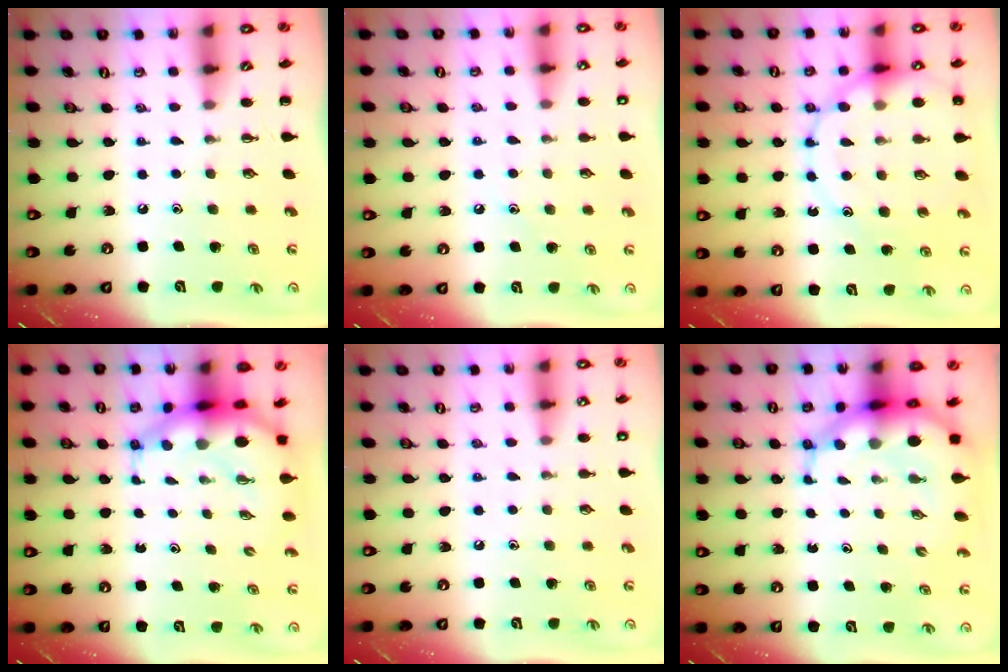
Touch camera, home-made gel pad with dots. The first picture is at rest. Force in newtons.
{"total": 6.1, "press": 5.9, "slide": 1.7}
{"total": 17.0, "press": 16.8, "slide": 2.8}
{"total": 7.2, "press": 7.0, "slide": 1.9}
{"total": 5.5, "press": 5.3, "slide": 1.6}
{"total": 10.7, "press": 10.3, "slide": 2.9}